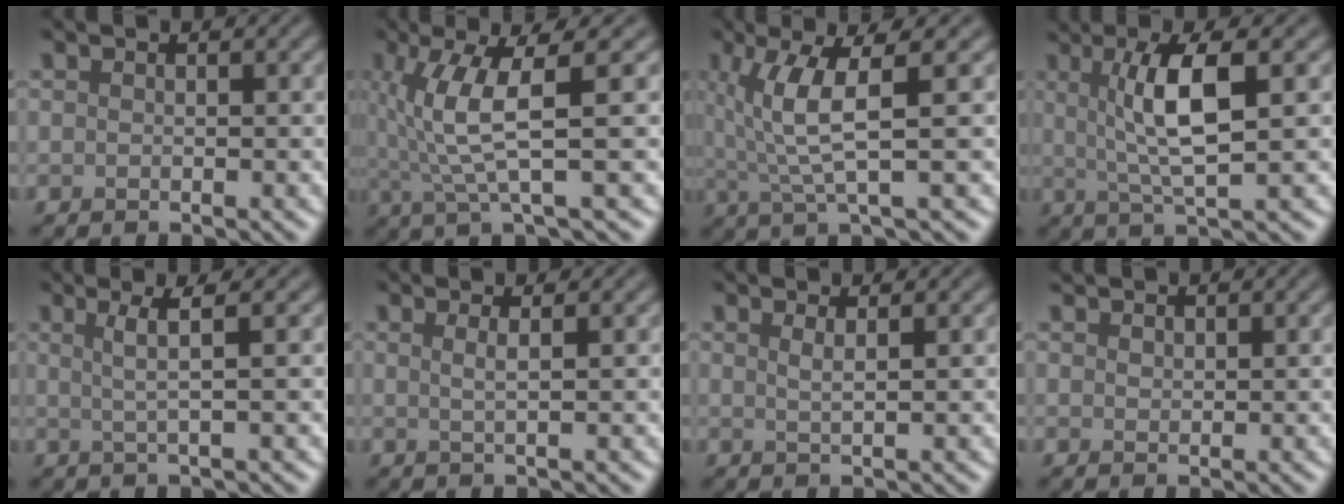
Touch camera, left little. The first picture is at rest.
{"total": 5.9, "force": [1.0, 1.0, 5.7], "torque": [-0.115, 0.006, 0.020]}
{"total": 5.4, "force": [1.4, 0.9, 5.2], "torque": [-0.102, 0.005, 0.026]}
{"total": 5.7, "force": [1.3, 1.2, 5.5], "torque": [-0.102, 0.006, 0.026]}
{"total": 2.8, "force": [0.8, 0.5, 2.6], "torque": [-0.046, 0.003, 0.012]}
{"total": 1.6, "force": [0.6, 0.6, 1.4], "torque": [-0.019, 0.002, -0.002]}
{"total": 1.2, "force": [0.6, 0.4, 1.0], "torque": [-0.009, 0.001, 0.007]}
{"total": 1.0, "force": [0.8, 0.5, 0.2], "torque": [-0.006, 0.002, 0.017]}